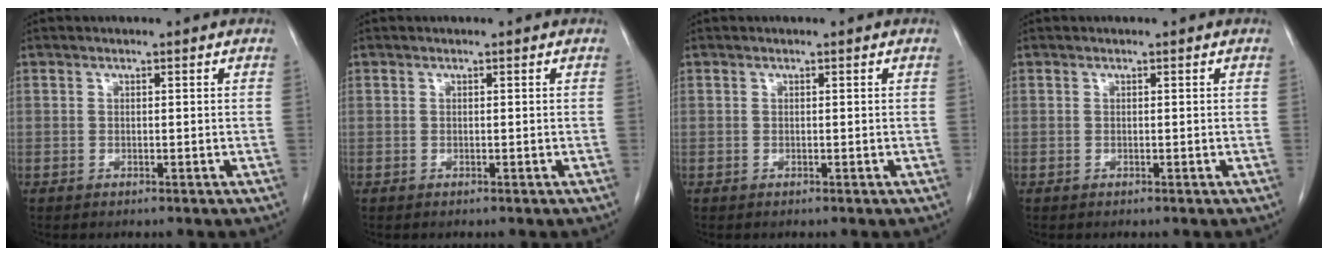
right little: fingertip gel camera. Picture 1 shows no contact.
{"total": 0.0}
{"total": 0.0}
{"total": 0.0}